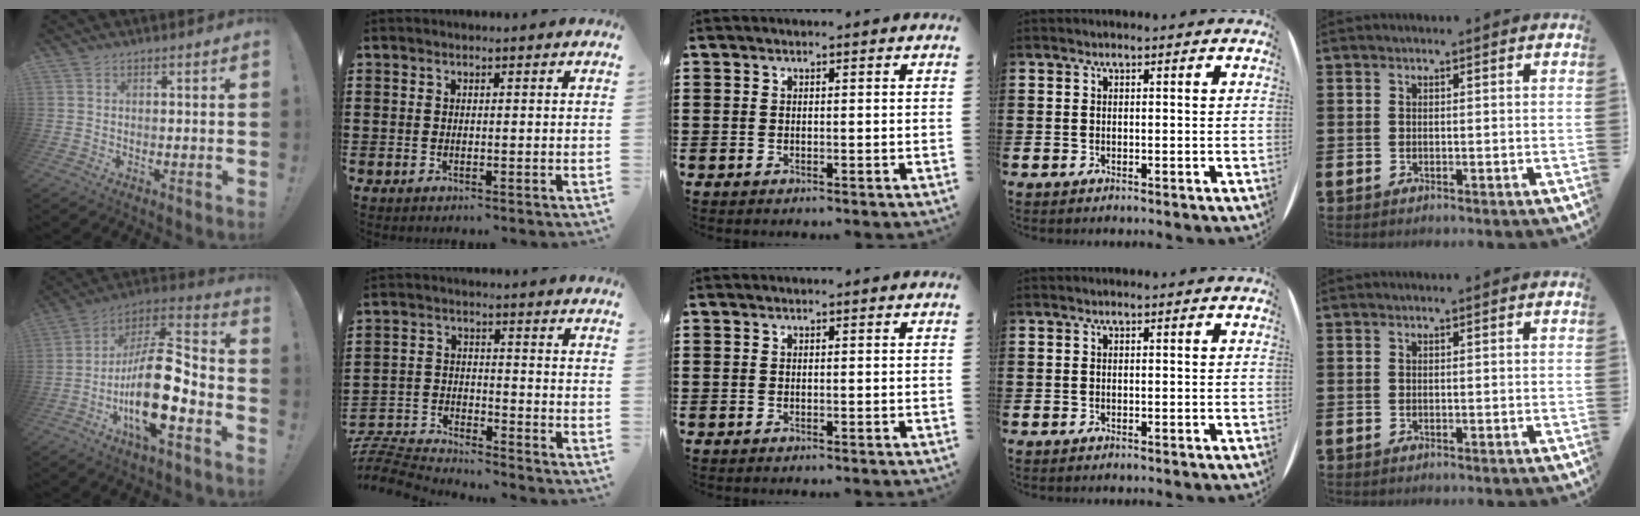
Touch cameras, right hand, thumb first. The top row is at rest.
{"thumb": {"total": 22.2, "force": [-6.4, 8.0, 19.7], "torque": [-0.367, 0.034, -0.104]}, "index": {"total": 6.1, "force": [-6.1, 0.5, 0.5], "torque": [-0.031, 0.002, -0.129]}}